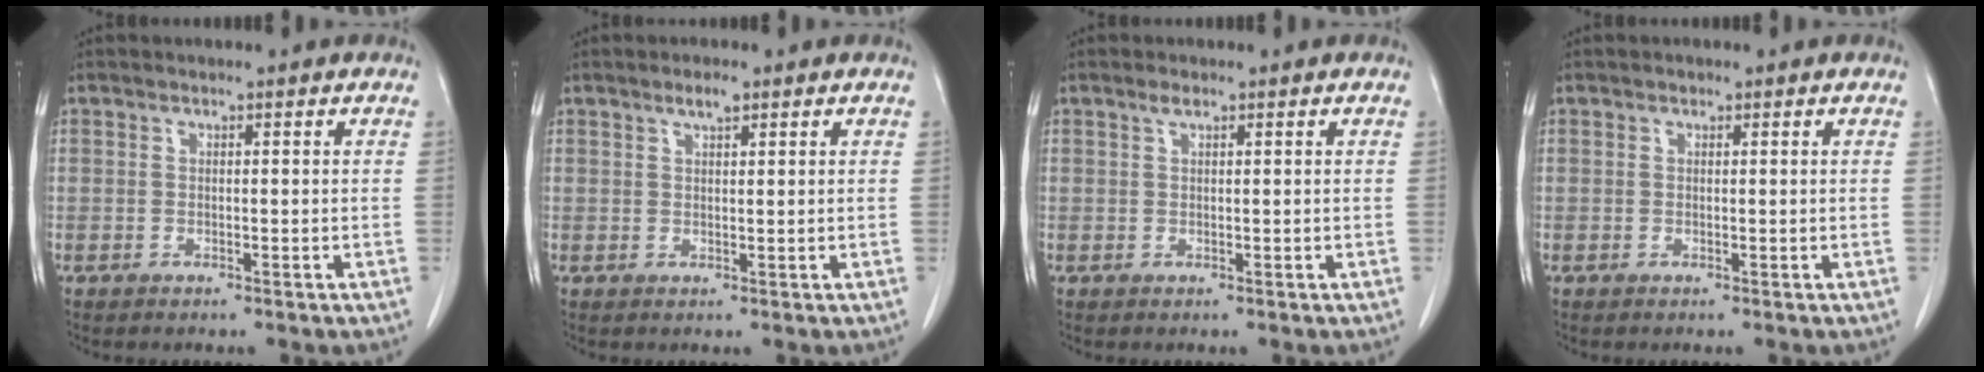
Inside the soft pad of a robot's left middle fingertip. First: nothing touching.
{"total": 1.8, "force": [1.2, 0.4, 1.2], "torque": [-0.025, 0.001, 0.021]}
{"total": 0.9, "force": [0.6, 0.2, 0.6], "torque": [-0.015, 0.001, 0.012]}
{"total": 0.0}